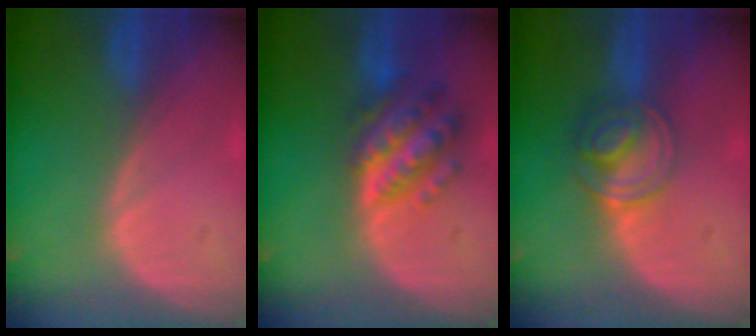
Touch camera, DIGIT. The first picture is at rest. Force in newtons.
{"total": 7.6, "press": 7.6, "slide": 0.6}
{"total": 6.2, "press": 5.4, "slide": 3.1}